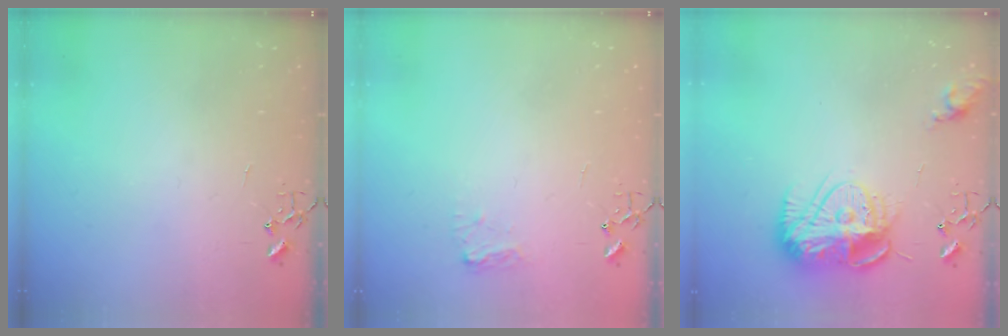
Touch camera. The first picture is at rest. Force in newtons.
{"total": 6.6, "press": 6.6, "slide": 0.2}
{"total": 15.7, "press": 15.7, "slide": 1.0}